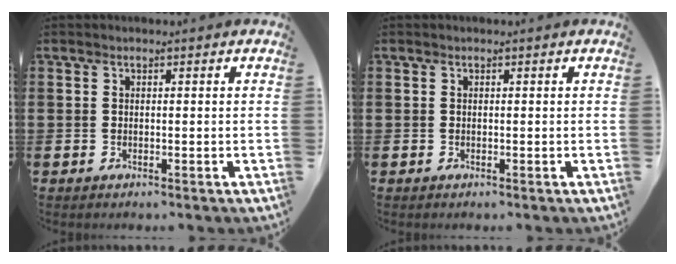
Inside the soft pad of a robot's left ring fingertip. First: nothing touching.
{"total": 0.0}